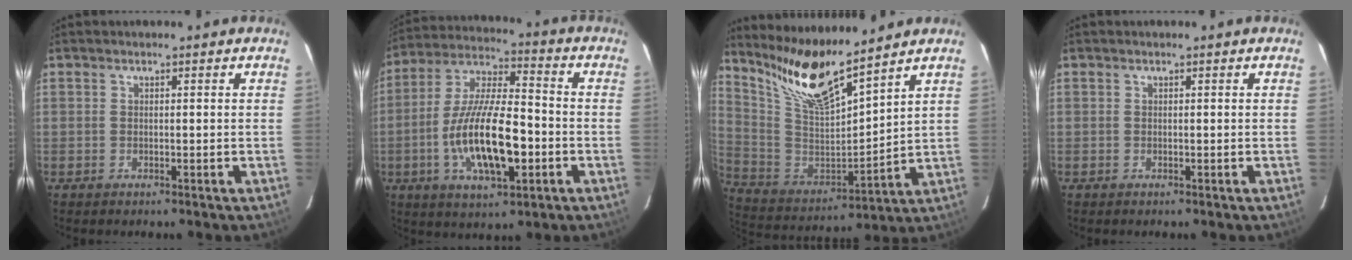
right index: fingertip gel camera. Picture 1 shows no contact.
{"total": 17.7, "force": [-4.6, 6.0, 16.0], "torque": [-0.312, -0.003, -0.081]}
{"total": 15.0, "force": [12.3, 1.6, 8.4], "torque": [-0.159, -0.013, 0.246]}
{"total": 0.0}